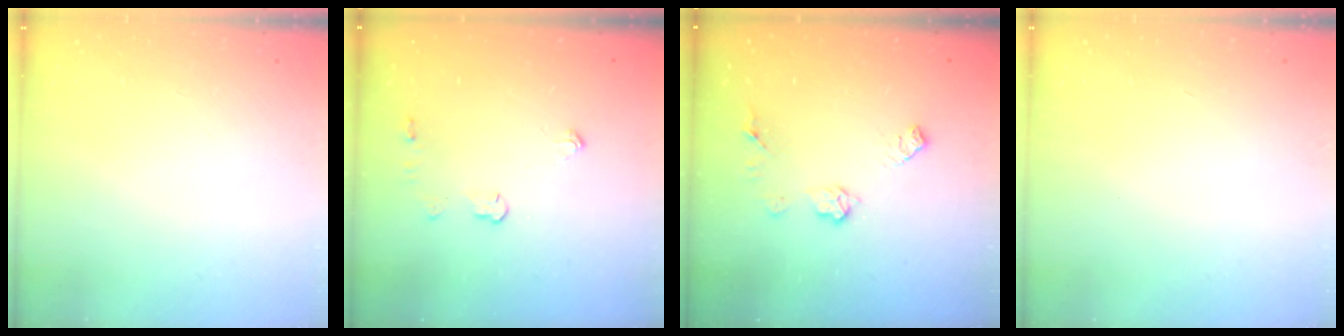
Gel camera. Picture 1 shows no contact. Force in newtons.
{"total": 3.8, "press": 3.8, "slide": 0.6}
{"total": 7.6, "press": 7.6, "slide": 0.5}
{"total": 0.0}